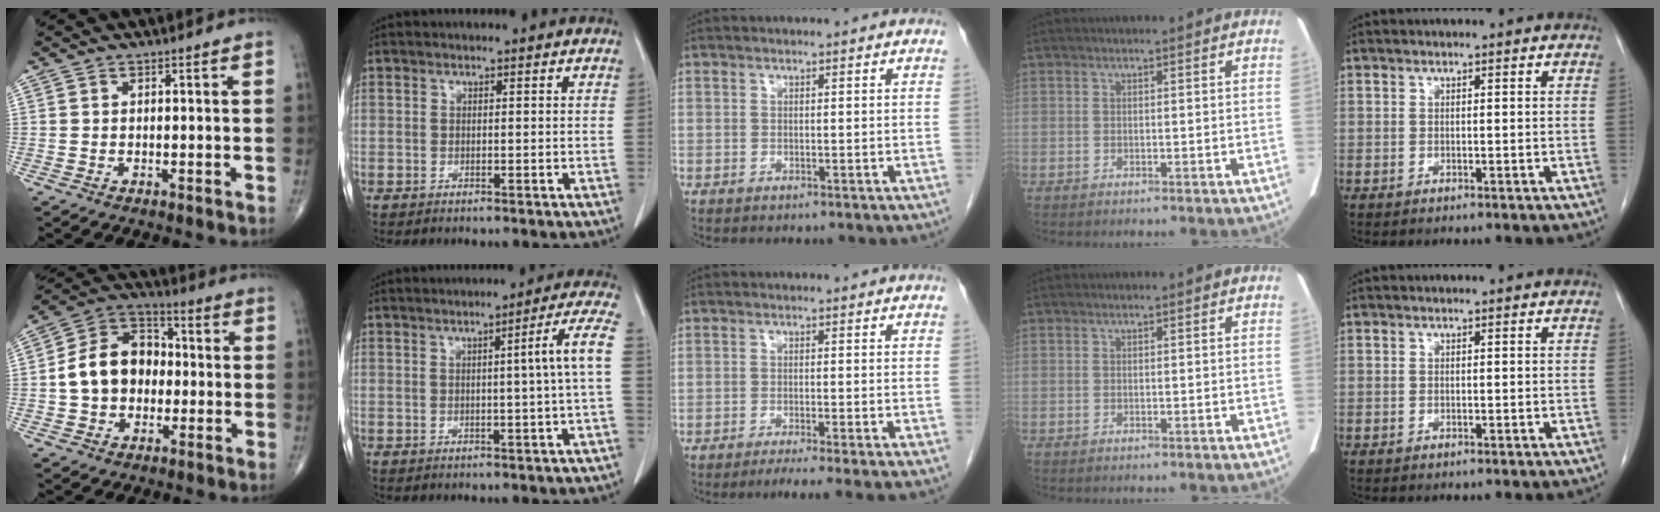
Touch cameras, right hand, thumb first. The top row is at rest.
{"thumb": {"total": 13.3, "force": [-0.7, 10.2, 8.4], "torque": [-0.115, 0.038, -0.022]}, "index": {"total": 5.8, "force": [0.0, -1.4, 5.6], "torque": [-0.070, 0.007, 0.001]}, "middle": {"total": 5.4, "force": [-3.8, -0.5, 3.8], "torque": [-0.047, -0.012, -0.058]}}